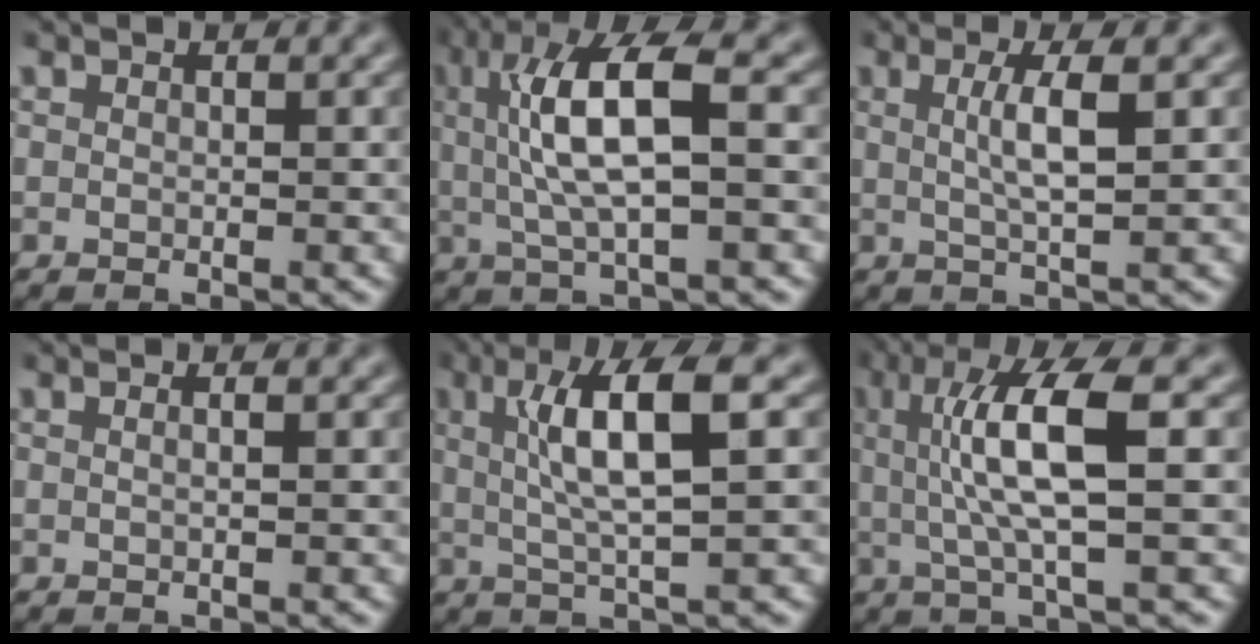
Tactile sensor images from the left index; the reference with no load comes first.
{"total": 7.6, "force": [0.6, 2.0, 7.3], "torque": [-0.145, 0.012, 0.015]}
{"total": 3.4, "force": [0.1, 0.5, 3.3], "torque": [-0.054, 0.003, 0.005]}
{"total": 1.0, "force": [0.0, 0.5, 0.9], "torque": [0.006, 0.001, -0.014]}
{"total": 6.5, "force": [1.1, 1.1, 6.3], "torque": [-0.105, 0.013, 0.024]}
{"total": 6.9, "force": [0.4, 1.2, 6.8], "torque": [-0.126, 0.005, 0.014]}